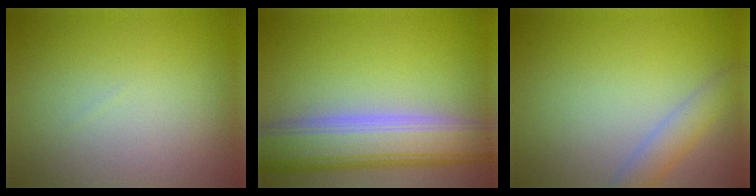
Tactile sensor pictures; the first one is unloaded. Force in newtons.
{"total": 8.1, "press": 8.1, "slide": 0.5}
{"total": 2.5, "press": 2.5, "slide": 0.1}